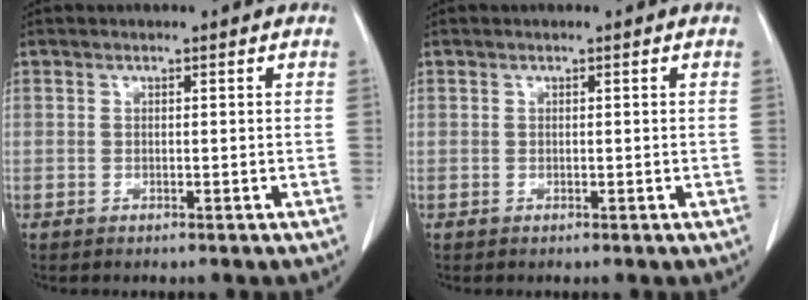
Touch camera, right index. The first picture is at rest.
{"total": 0.0}